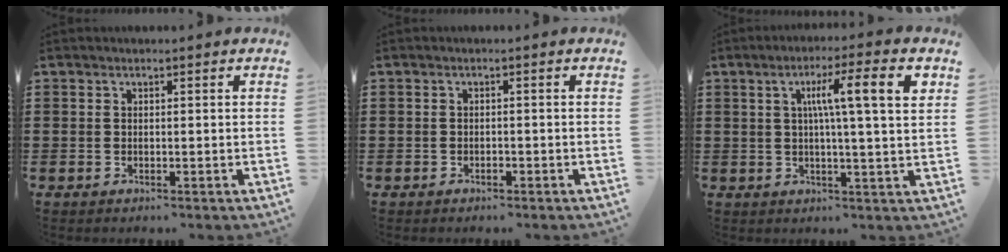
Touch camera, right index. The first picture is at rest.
{"total": 0.9, "force": [-0.8, 0.3, 0.2], "torque": [-0.008, -0.002, -0.016]}
{"total": 9.3, "force": [2.7, 0.6, 8.9], "torque": [-0.158, -0.001, 0.036]}